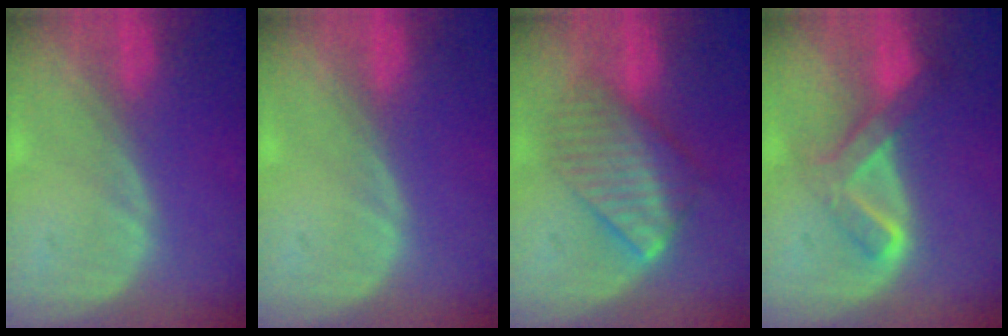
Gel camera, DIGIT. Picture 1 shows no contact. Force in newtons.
{"total": 0.0}
{"total": 7.4, "press": 7.4, "slide": 0.1}
{"total": 6.7, "press": 5.6, "slide": 3.6}